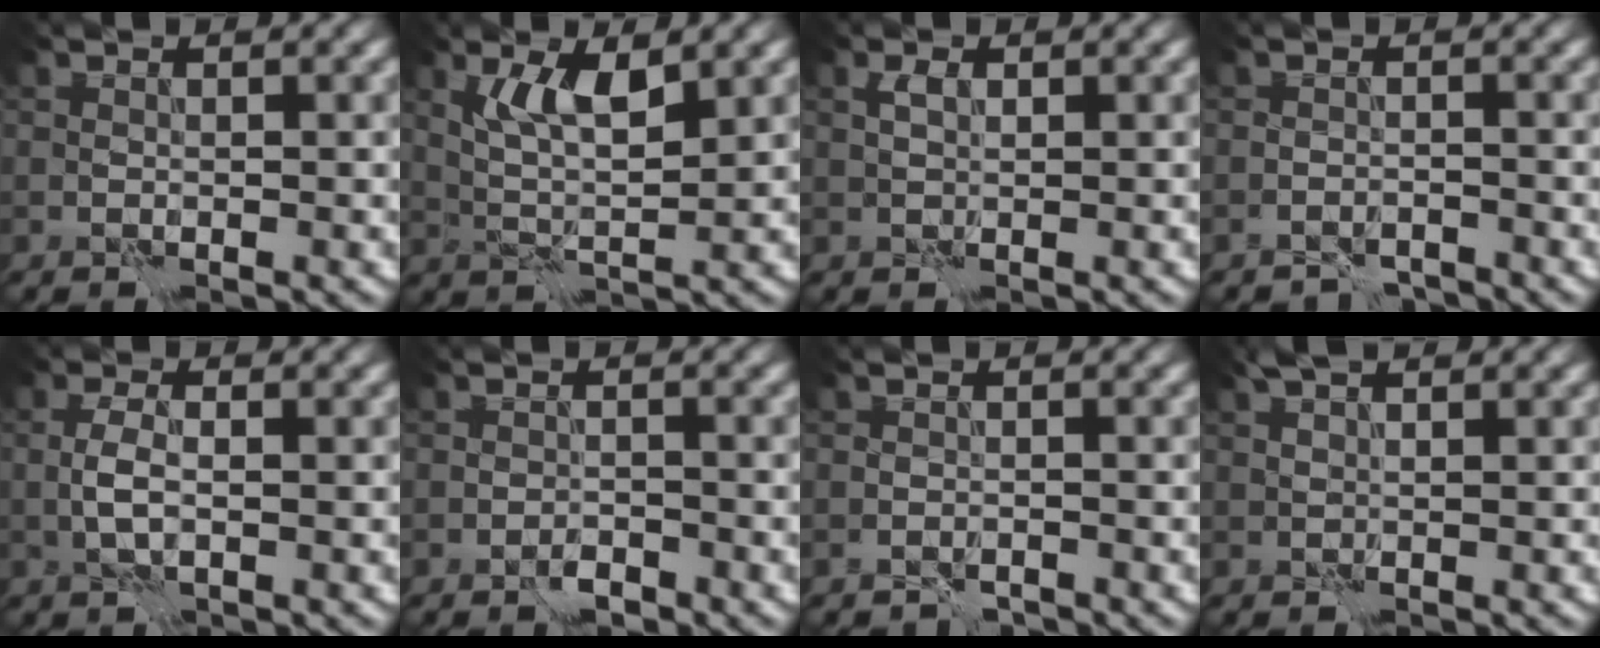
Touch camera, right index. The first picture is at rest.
{"total": 3.6, "force": [1.8, 0.8, 3.0], "torque": [-0.063, -0.003, 0.036]}
{"total": 1.0, "force": [0.6, 0.5, 0.7], "torque": [-0.012, 0.002, 0.011]}
{"total": 2.0, "force": [-2.0, 0.3, 0.0], "torque": [0.007, 0.001, -0.038]}
{"total": 1.8, "force": [-0.3, 0.5, 1.7], "torque": [-0.037, 0.002, -0.010]}
{"total": 1.4, "force": [-1.2, 0.4, 0.5], "torque": [-0.004, 0.003, -0.022]}
{"total": 1.2, "force": [-1.1, 0.3, 0.1], "torque": [0.000, 0.002, -0.022]}
{"total": 1.6, "force": [1.4, 0.1, 0.9], "torque": [-0.017, 0.005, 0.022]}